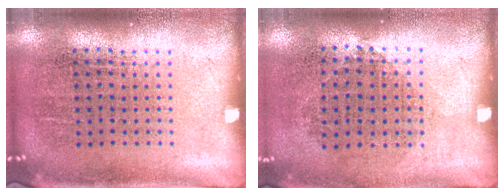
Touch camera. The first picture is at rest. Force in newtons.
{"total": 0.8, "press": 0.7, "slide": 0.4}